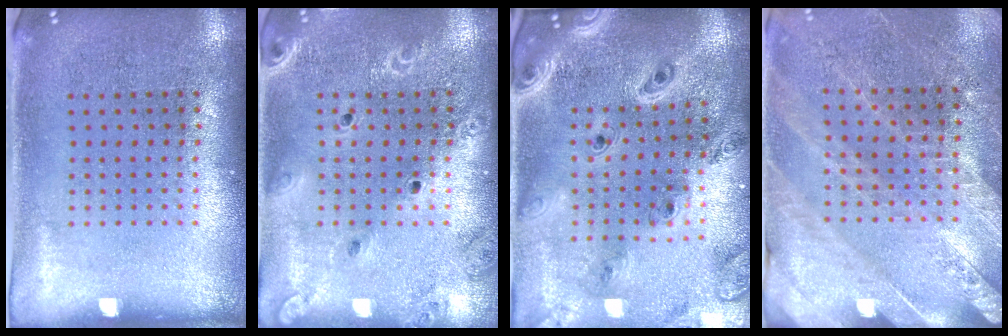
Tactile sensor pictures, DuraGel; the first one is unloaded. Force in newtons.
{"total": 1.9, "press": 1.8, "slide": 0.7}
{"total": 2.5, "press": 2.2, "slide": 1.2}
{"total": 2.5, "press": 2.5, "slide": 0.4}